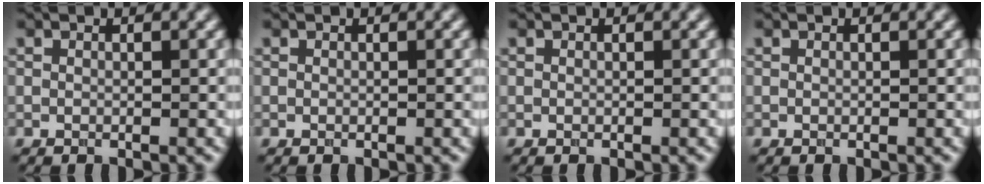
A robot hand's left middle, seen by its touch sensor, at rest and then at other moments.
{"total": 0.0}
{"total": 0.0}
{"total": 0.0}